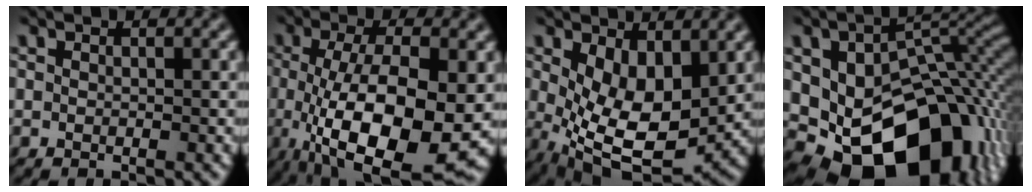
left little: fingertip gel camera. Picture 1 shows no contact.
{"total": 11.7, "force": [-2.6, 4.0, 10.7], "torque": [-0.190, -0.021, -0.036]}
{"total": 8.0, "force": [0.3, 4.3, 6.7], "torque": [-0.136, -0.023, 0.021]}
{"total": 17.1, "force": [-4.1, 11.7, 11.8], "torque": [-0.172, -0.028, -0.047]}